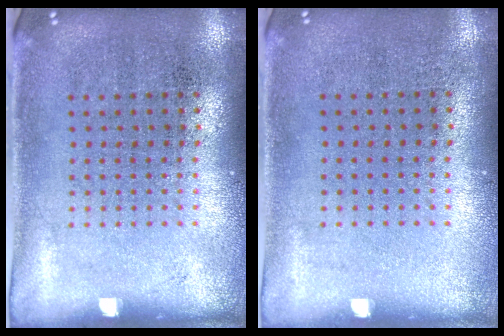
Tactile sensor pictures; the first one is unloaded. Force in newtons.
{"total": 0.0}